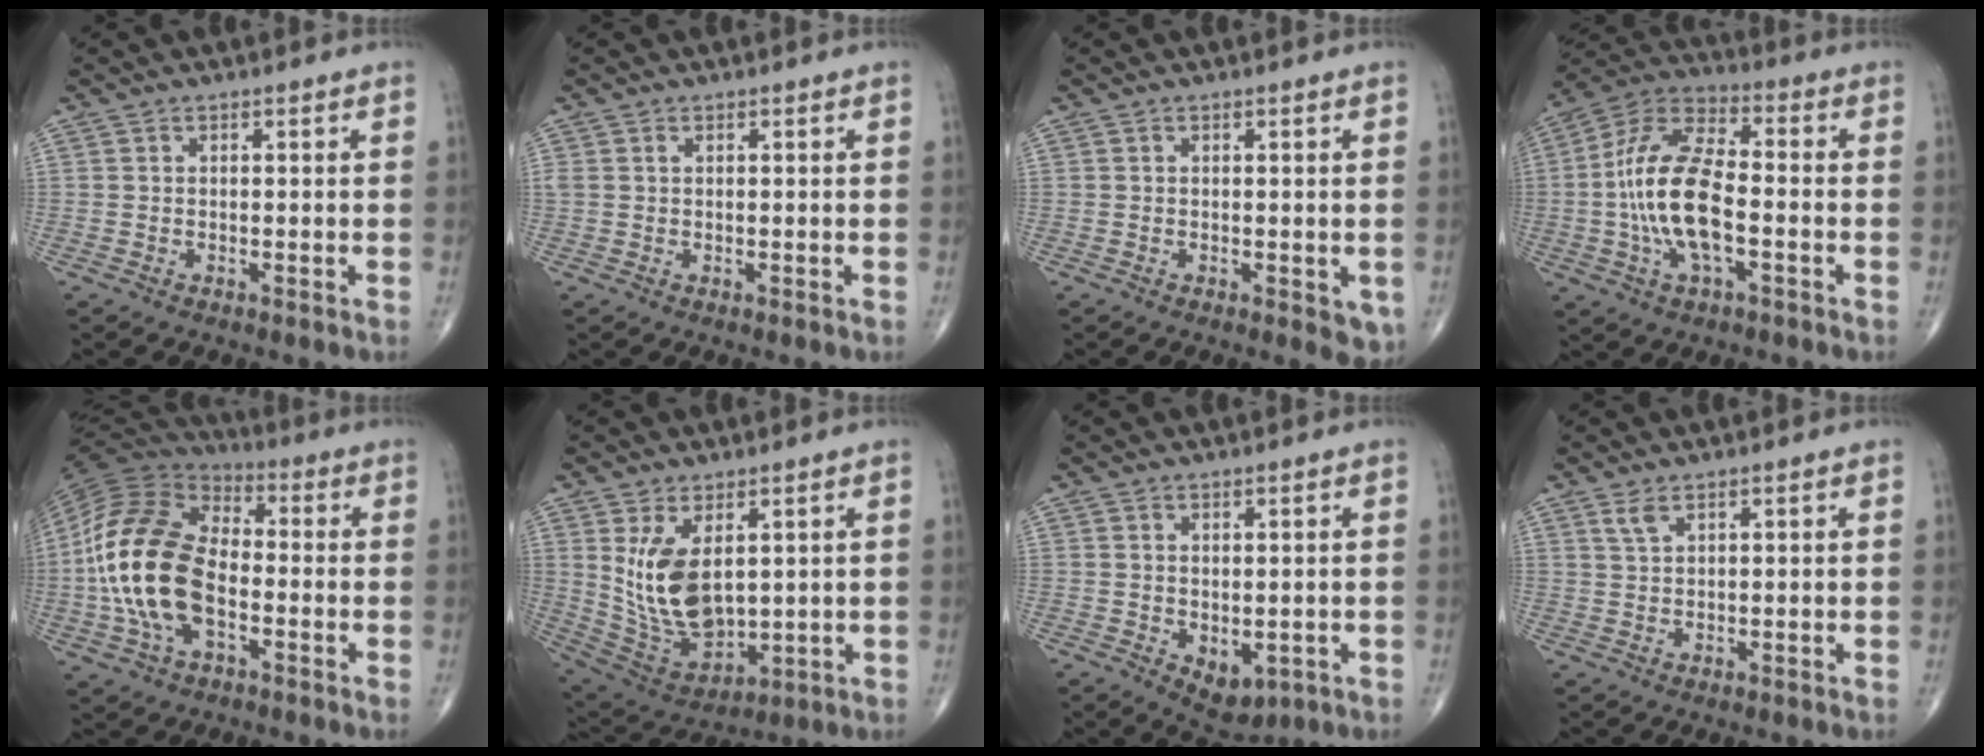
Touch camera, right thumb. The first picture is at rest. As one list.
[{"total": 1.1, "force": [0.4, 0.7, 0.7], "torque": [-0.020, 0.012, 0.013]}, {"total": 3.6, "force": [-0.9, 1.6, 3.1], "torque": [-0.019, -0.005, -0.011]}, {"total": 16.3, "force": [-2.5, 7.3, 14.3], "torque": [-0.287, 0.032, -0.053]}, {"total": 20.2, "force": [-3.0, 11.8, 16.1], "torque": [-0.321, 0.024, -0.063]}, {"total": 13.4, "force": [2.9, 7.5, 10.7], "torque": [-0.179, -0.023, 0.079]}, {"total": 5.1, "force": [-1.0, 3.2, 3.9], "torque": [-0.037, -0.003, 0.003]}, {"total": 2.1, "force": [1.4, 0.7, 1.4], "torque": [-0.031, -0.001, 0.034]}]